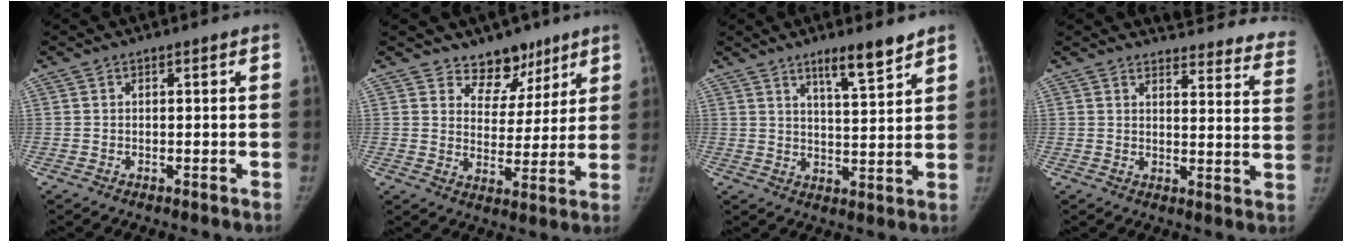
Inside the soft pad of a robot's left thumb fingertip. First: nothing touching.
{"total": 8.4, "force": [6.2, 5.4, 1.6], "torque": [0.024, -0.041, 0.102]}
{"total": 7.5, "force": [5.5, 1.0, 4.9], "torque": [-0.073, -0.042, 0.091]}
{"total": 23.3, "force": [22.1, 5.5, 4.9], "torque": [-0.025, -0.160, 0.232]}